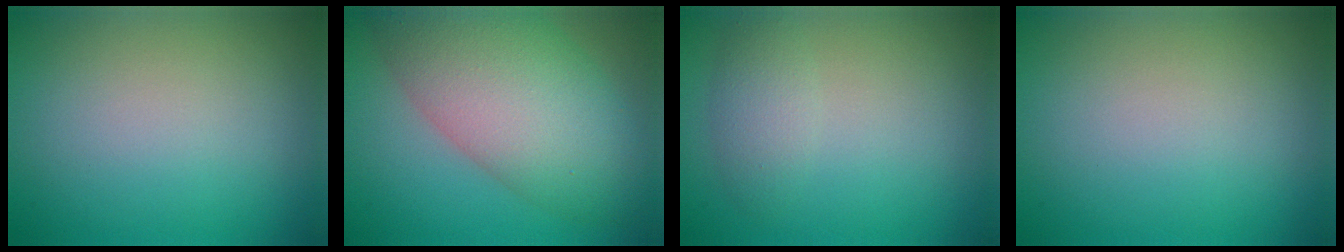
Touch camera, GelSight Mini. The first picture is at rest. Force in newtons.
{"total": 10.3, "press": 10.3, "slide": 0.4}
{"total": 2.0, "press": 2.0, "slide": 0.0}
{"total": 0.0}